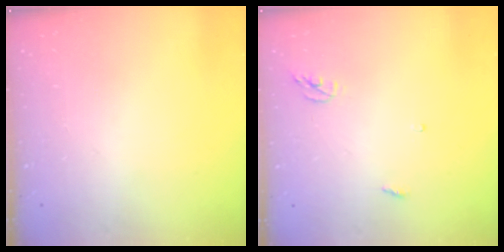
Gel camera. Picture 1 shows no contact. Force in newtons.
{"total": 3.6, "press": 3.6, "slide": 0.3}